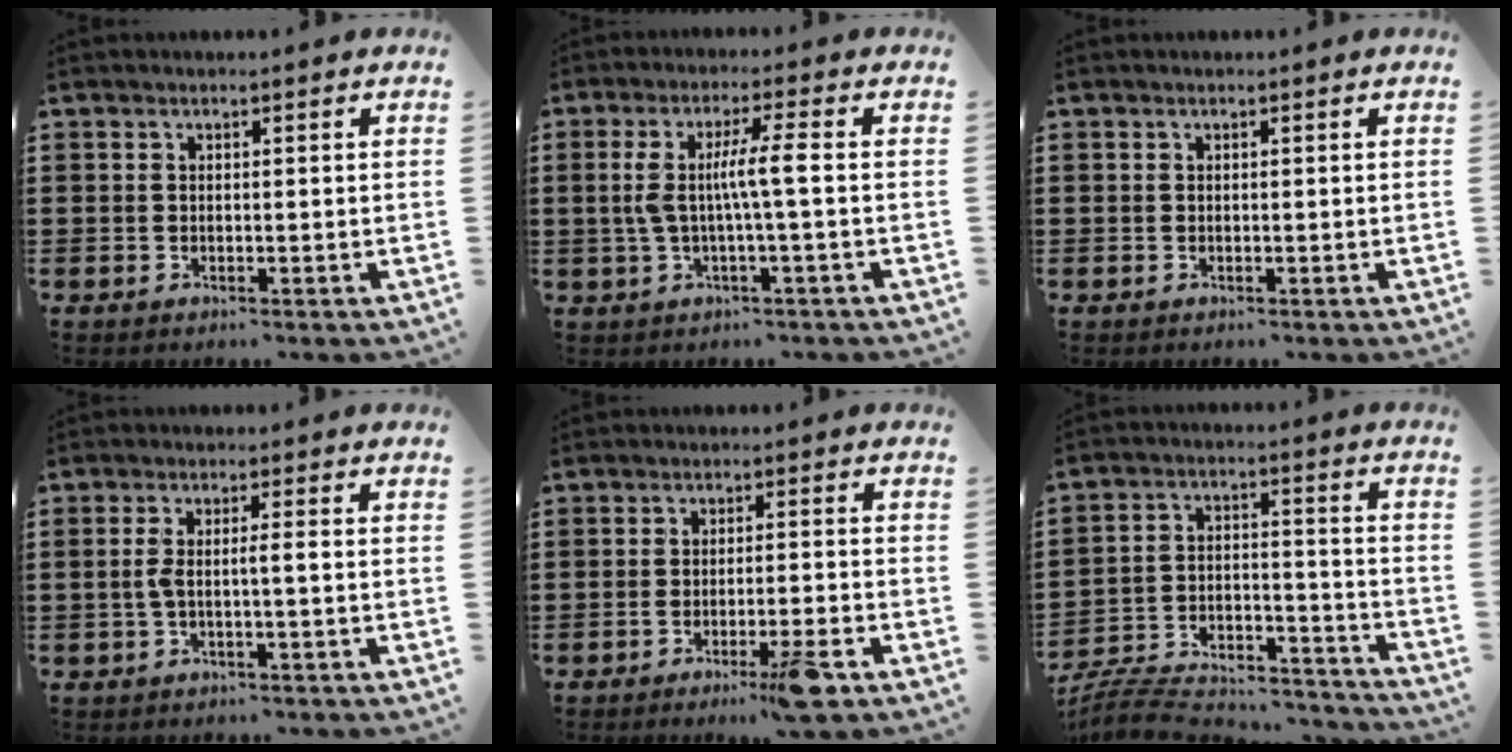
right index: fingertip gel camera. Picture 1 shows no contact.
{"total": 6.3, "force": [0.0, 0.1, 6.3], "torque": [-0.127, -0.005, -0.010]}
{"total": 0.0}
{"total": 3.1, "force": [-0.5, 0.1, 3.0], "torque": [-0.071, -0.008, -0.017]}
{"total": 5.4, "force": [-3.4, -0.4, 4.2], "torque": [-0.069, -0.013, -0.057]}
{"total": 6.6, "force": [-6.2, 1.7, 1.6], "torque": [-0.034, -0.001, -0.124]}